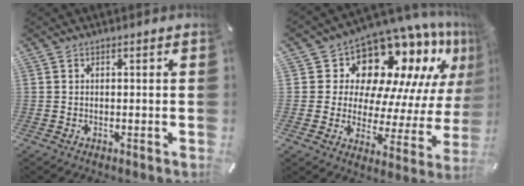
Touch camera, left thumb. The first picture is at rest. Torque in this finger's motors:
{"motor_torque": [2.65, 2.36, 0.36, -0.20, 0.09]}